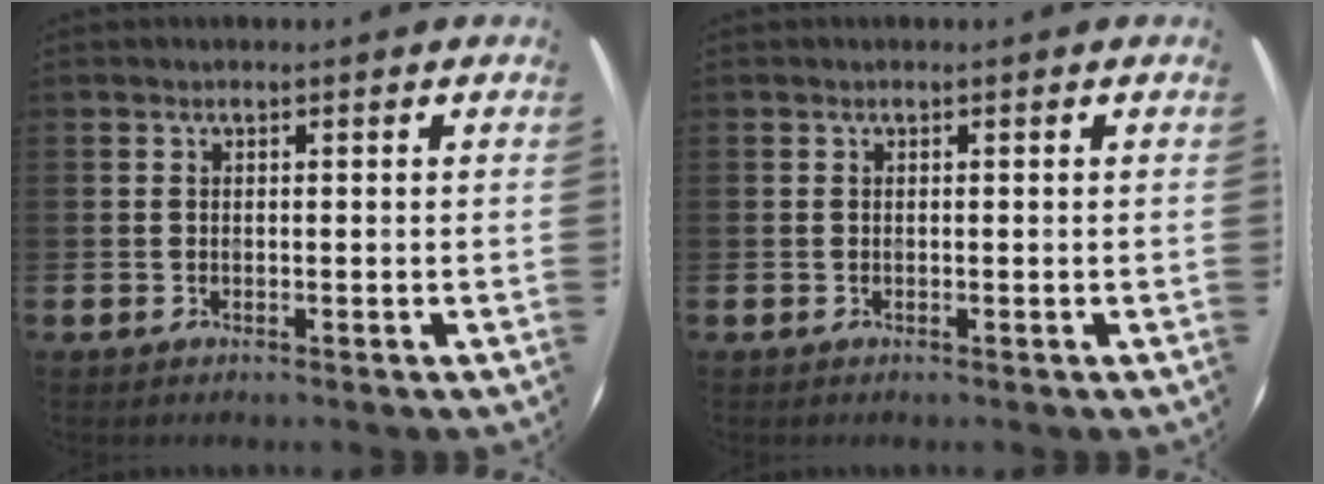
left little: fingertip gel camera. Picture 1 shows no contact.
{"total": 0.0}